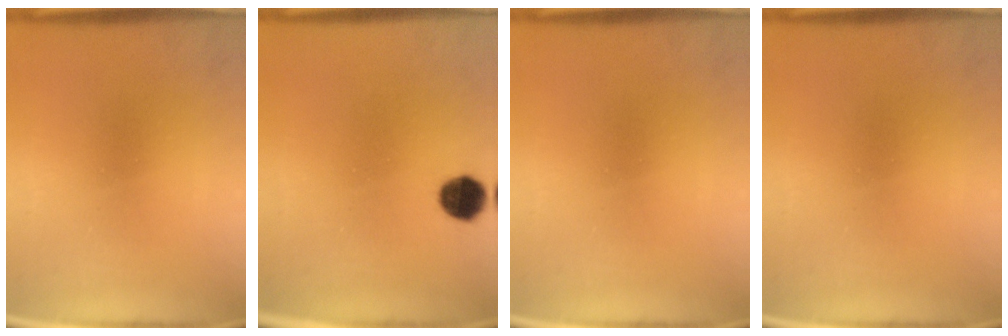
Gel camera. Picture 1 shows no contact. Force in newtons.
{"total": 5.8}
{"total": 0.0}
{"total": 0.0}